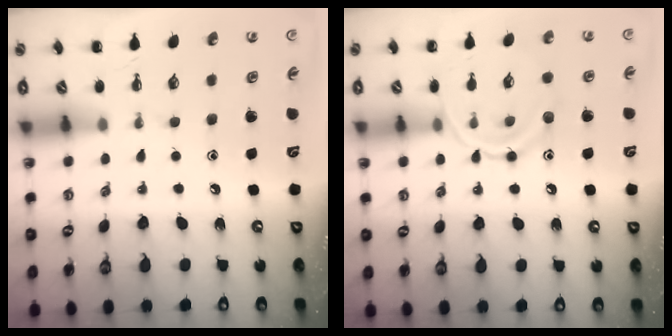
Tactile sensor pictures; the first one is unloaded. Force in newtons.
{"total": 11.3, "press": 11.3, "slide": 0.6}